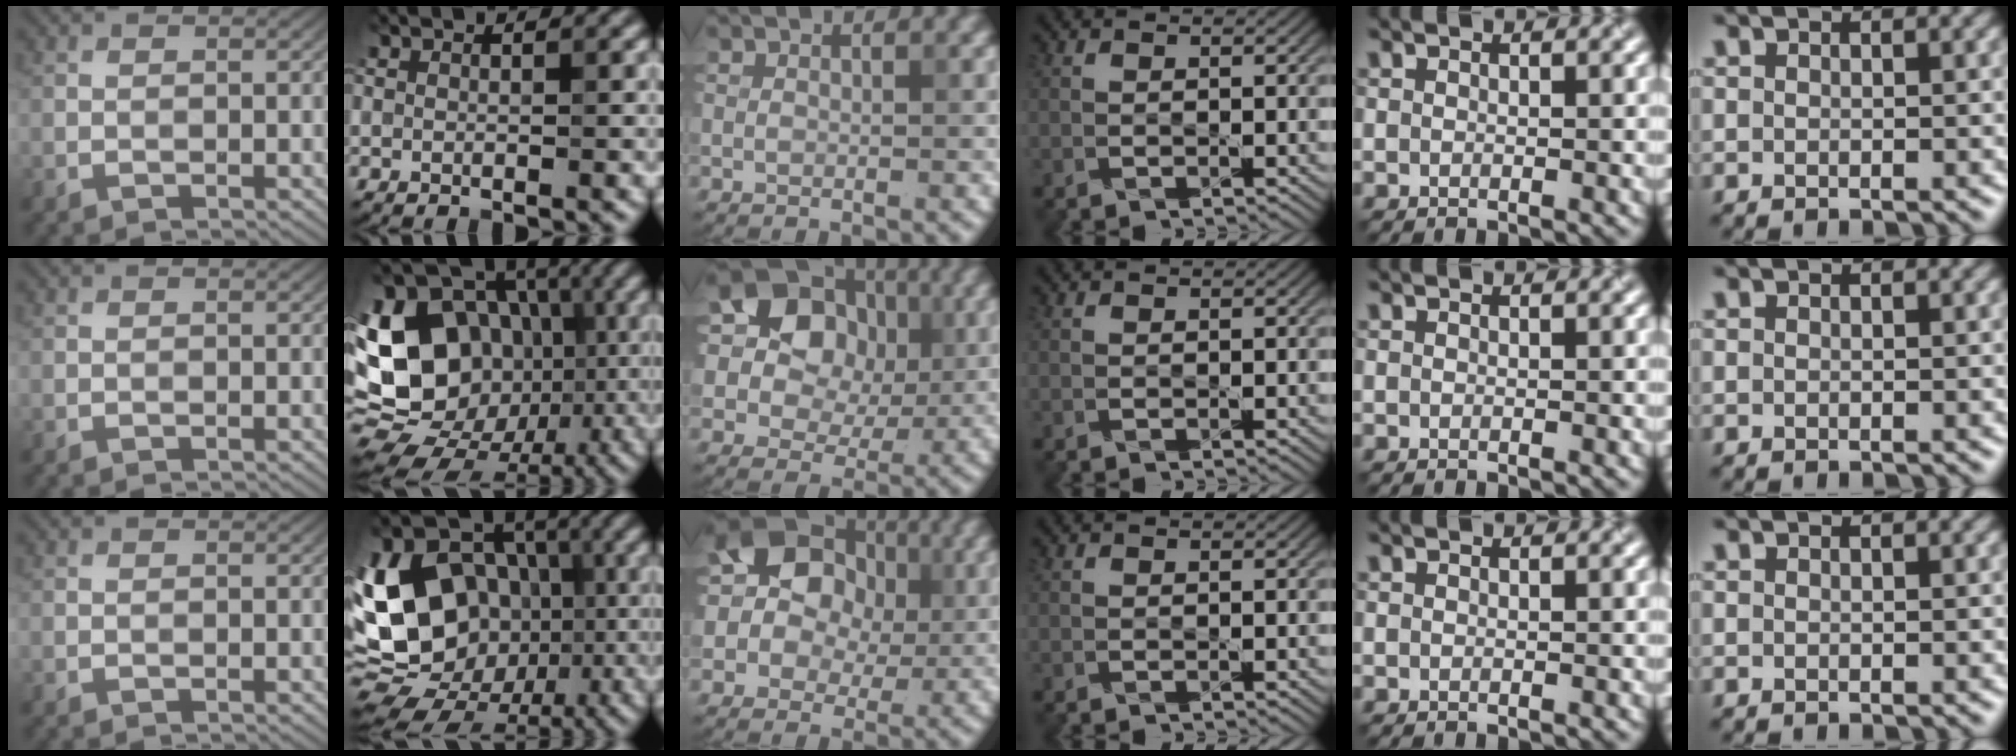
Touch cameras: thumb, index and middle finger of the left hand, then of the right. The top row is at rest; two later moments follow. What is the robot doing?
{"motion": "dispense", "object": "toothpaste"}